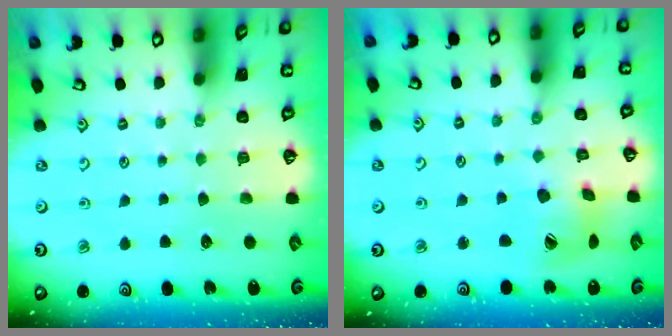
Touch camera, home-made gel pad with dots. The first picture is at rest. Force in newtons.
{"total": 11.4, "press": 11.3, "slide": 1.4}